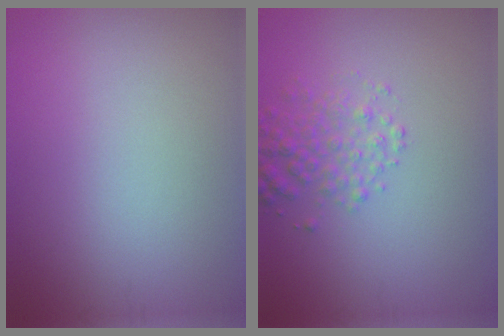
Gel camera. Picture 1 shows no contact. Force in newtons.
{"total": 2.7, "press": 2.7, "slide": 0.1}